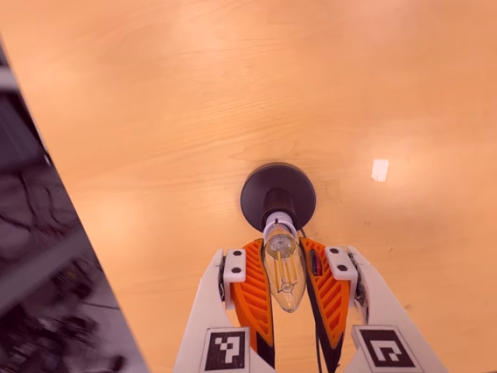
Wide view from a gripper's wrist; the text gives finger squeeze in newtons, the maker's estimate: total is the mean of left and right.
{"total": 21.1, "left": 20.4, "right": 21.8}